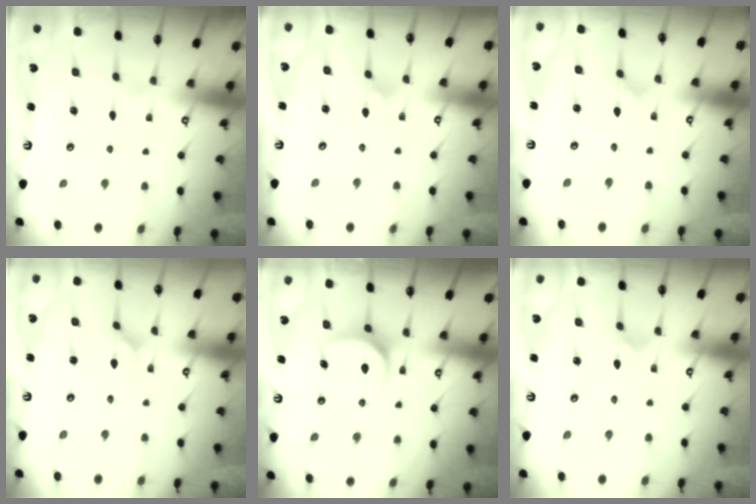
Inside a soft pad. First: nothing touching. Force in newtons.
{"total": 2.4, "press": 2.4, "slide": 0.2}
{"total": 1.5, "press": 1.5, "slide": 0.0}
{"total": 1.9, "press": 1.9, "slide": 0.2}
{"total": 8.2, "press": 8.2, "slide": 0.5}
{"total": 2.7, "press": 2.6, "slide": 0.5}